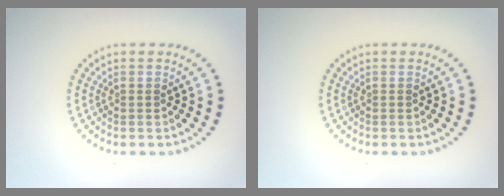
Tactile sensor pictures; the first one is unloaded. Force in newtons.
{"total": 0.0}